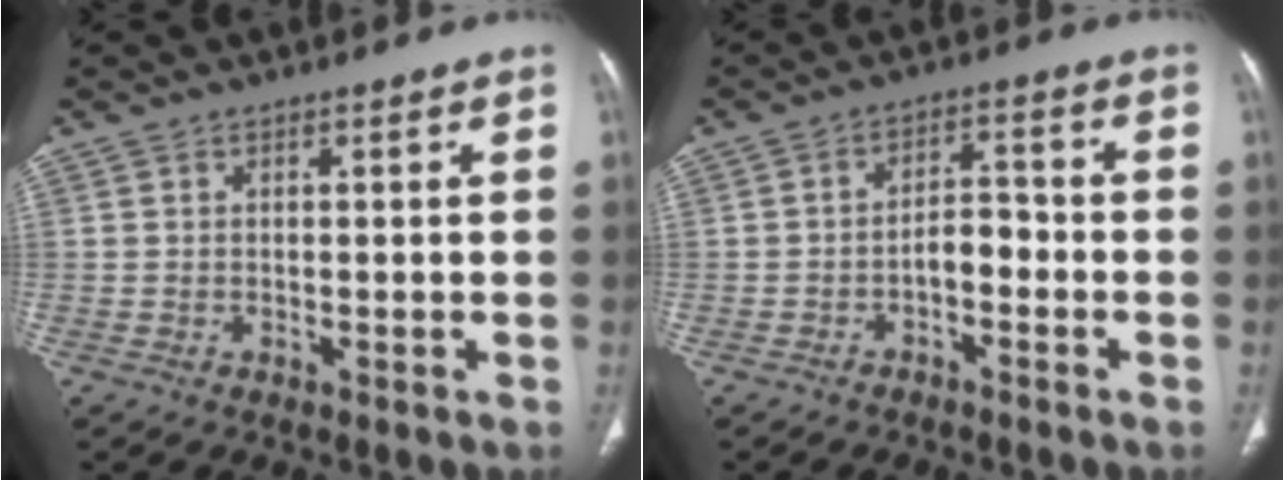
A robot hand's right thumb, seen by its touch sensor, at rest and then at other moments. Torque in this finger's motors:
{"motor_torque": [0.37, 0.72, 0.74, -0.25, 0.01]}